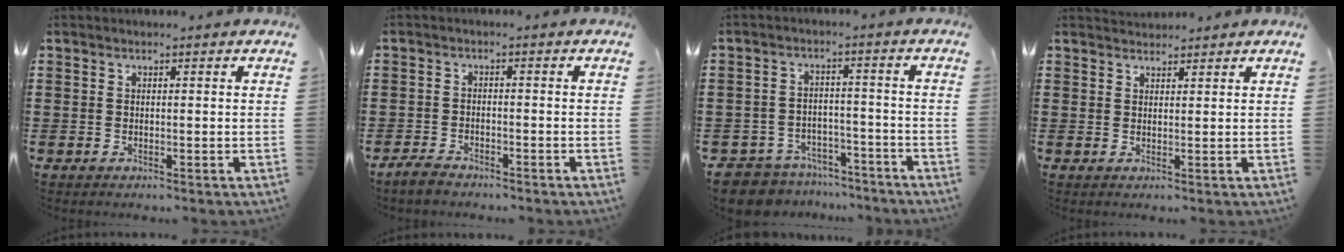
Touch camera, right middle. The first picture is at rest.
{"total": 2.3, "force": [-2.1, 0.8, 0.4], "torque": [-0.019, 0.003, -0.046]}
{"total": 6.4, "force": [-6.2, 1.4, 0.0], "torque": [-0.020, 0.010, -0.131]}
{"total": 1.7, "force": [1.6, 0.2, -0.3], "torque": [0.001, 0.003, 0.032]}